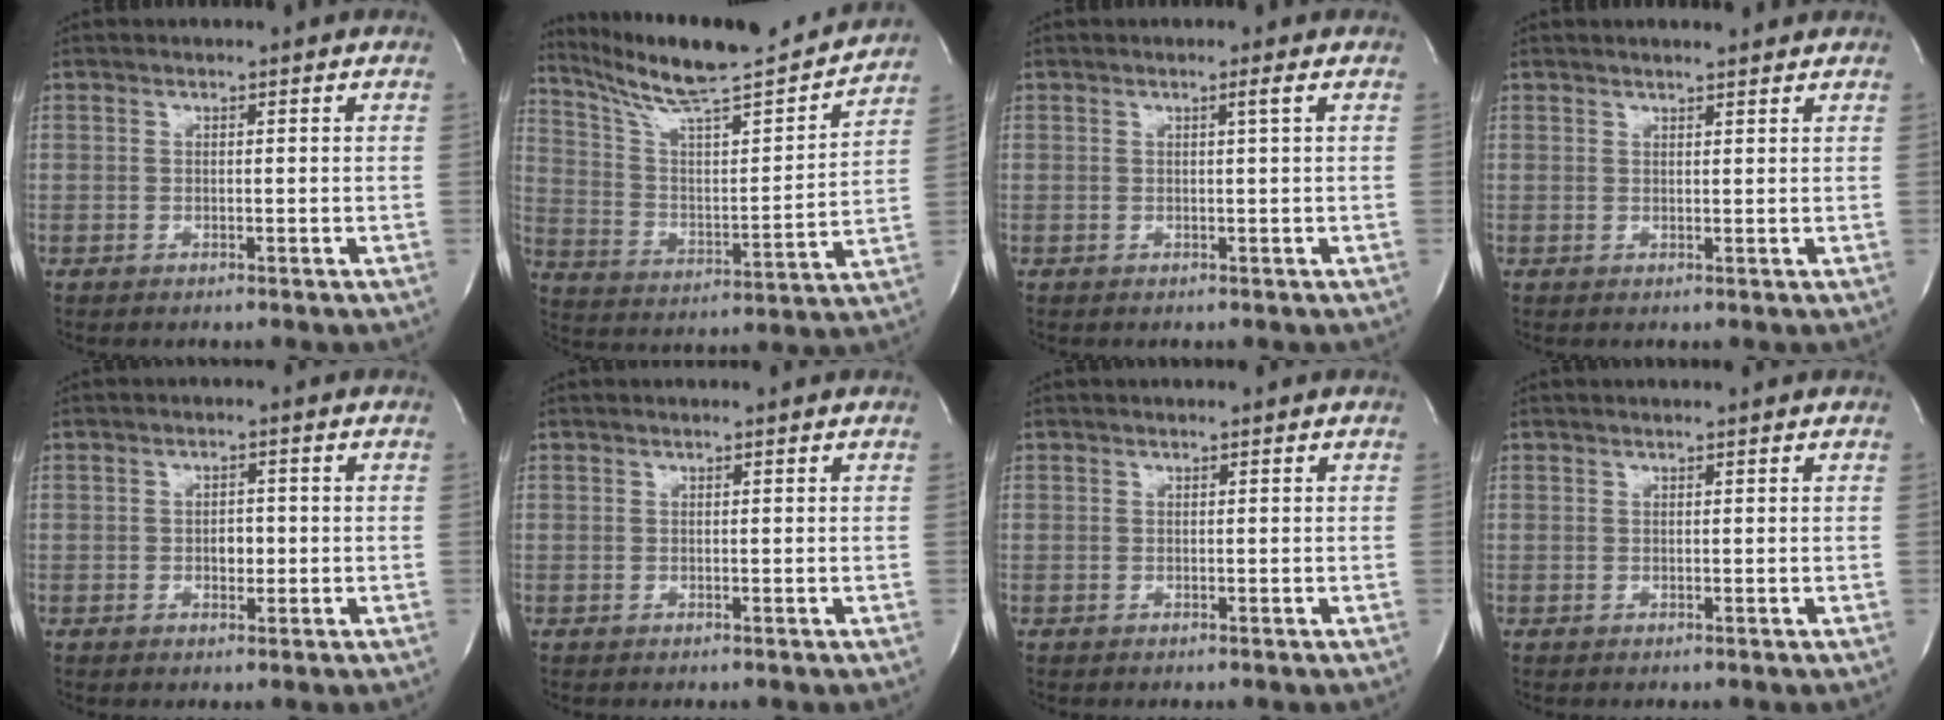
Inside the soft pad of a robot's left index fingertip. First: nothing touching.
{"total": 22.7, "force": [20.4, 1.6, 9.8], "torque": [-0.164, -0.019, 0.313]}
{"total": 0.8, "force": [0.2, -0.3, 0.7], "torque": [-0.017, -0.003, 0.008]}
{"total": 3.0, "force": [2.8, 0.4, 1.2], "torque": [-0.019, 0.007, 0.036]}
{"total": 2.0, "force": [-0.4, 1.3, 1.5], "torque": [-0.022, 0.001, -0.005]}
{"total": 0.6, "force": [0.5, -0.1, 0.2], "torque": [-0.004, 0.004, 0.010]}
{"total": 0.0}
{"total": 1.2, "force": [1.1, -0.1, 0.4], "torque": [-0.007, 0.008, 0.019]}